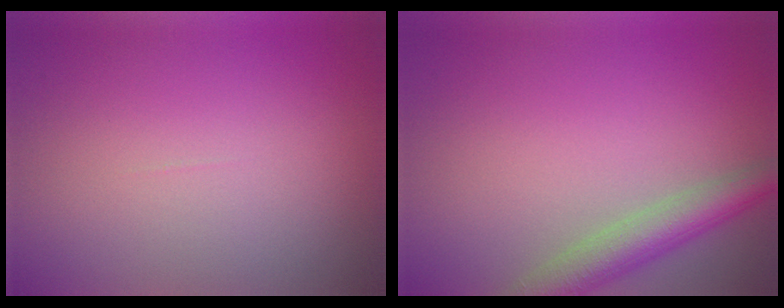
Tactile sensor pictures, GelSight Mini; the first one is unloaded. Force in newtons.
{"total": 4.5, "press": 4.4, "slide": 0.3}